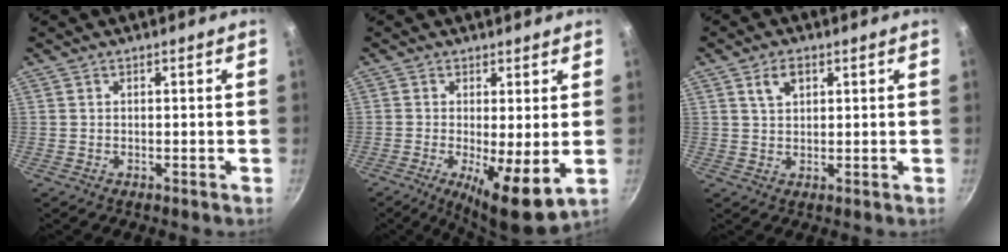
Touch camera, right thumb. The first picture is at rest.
{"total": 9.4, "force": [-1.1, 2.4, 9.1], "torque": [-0.140, -0.018, -0.012]}
{"total": 4.0, "force": [1.8, 2.4, 2.6], "torque": [-0.035, -0.001, 0.033]}